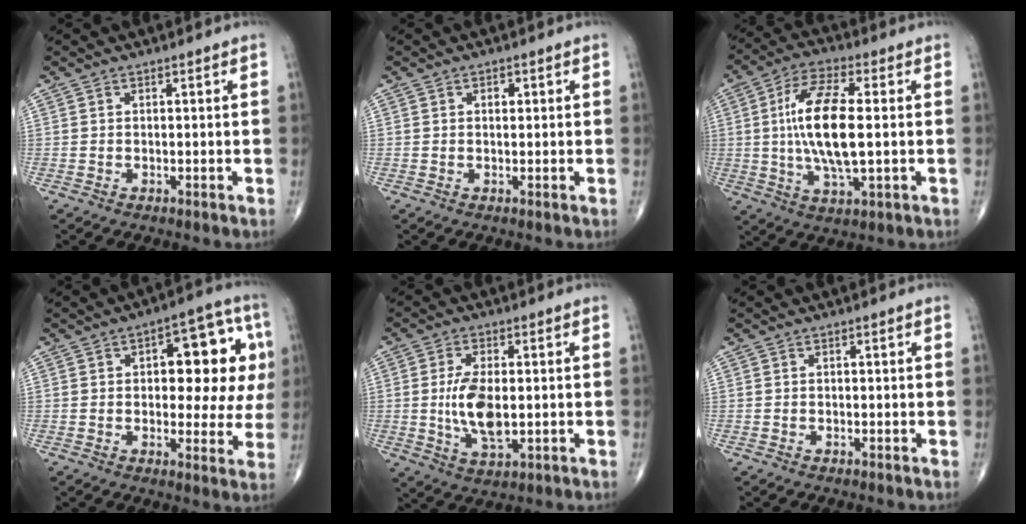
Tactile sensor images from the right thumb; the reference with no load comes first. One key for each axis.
{"total": 1.3, "fx": 0.4, "fy": 0.8, "fz": 0.9, "tx": -0.011, "ty": 0.000, "tz": 0.006}
{"total": 14.7, "fx": 0.5, "fy": 5.2, "fz": 13.7, "tx": -0.271, "ty": 0.002, "tz": 0.007}
{"total": 15.6, "fx": 3.1, "fy": 7.4, "fz": 13.3, "tx": -0.128, "ty": 0.016, "tz": 0.037}
{"total": 9.3, "fx": -0.2, "fy": 4.4, "fz": 8.2, "tx": -0.156, "ty": -0.011, "tz": 0.002}
{"total": 0.0}